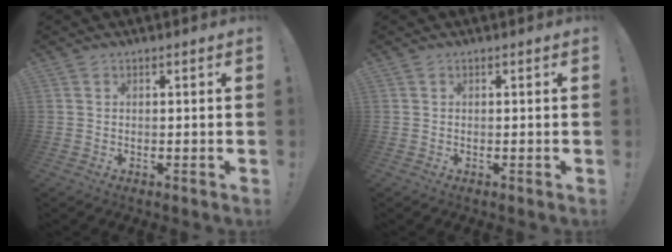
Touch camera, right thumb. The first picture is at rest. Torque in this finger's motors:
{"motor_torque": [0.06, 0.02, 0.30, -0.26, 0.00]}